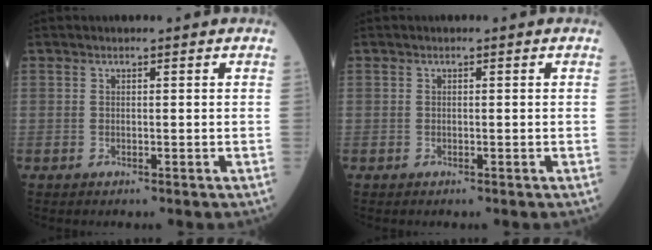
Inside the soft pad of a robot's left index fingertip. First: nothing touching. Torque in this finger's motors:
{"motor_torque": [0.00, 0.00, 0.00, 0.01]}